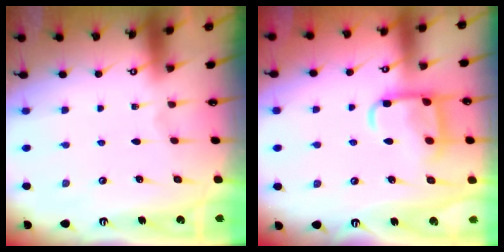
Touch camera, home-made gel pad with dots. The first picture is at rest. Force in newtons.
{"total": 12.1, "press": 12.1, "slide": 1.1}